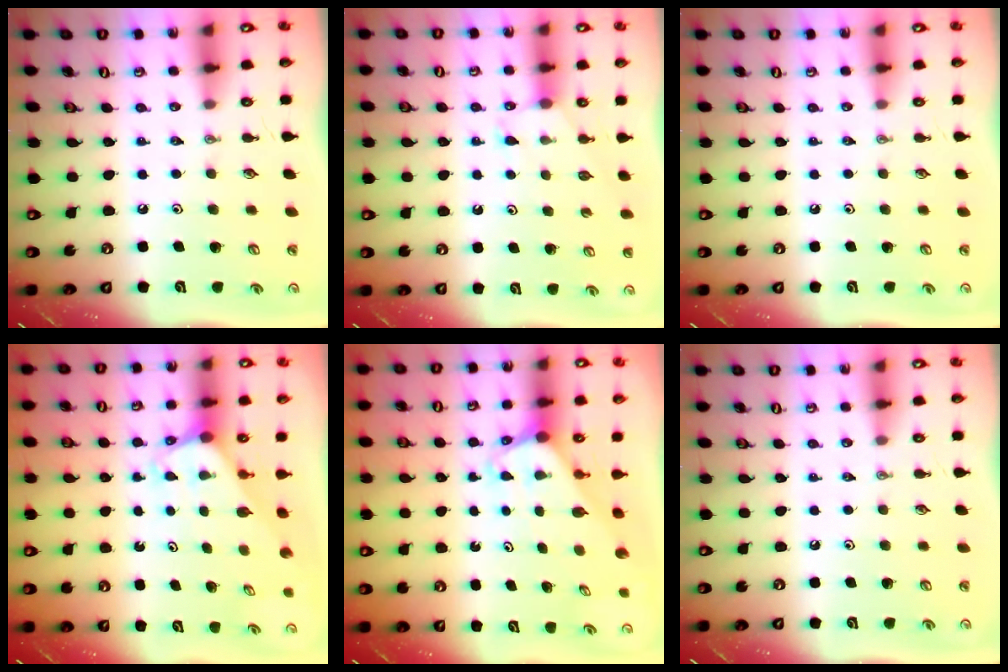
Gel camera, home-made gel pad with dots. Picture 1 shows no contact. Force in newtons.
{"total": 4.4, "press": 4.4, "slide": 0.6}
{"total": 0.0}
{"total": 2.1, "press": 2.1, "slide": 0.1}
{"total": 2.0, "press": 2.0, "slide": 0.0}
{"total": 0.0}